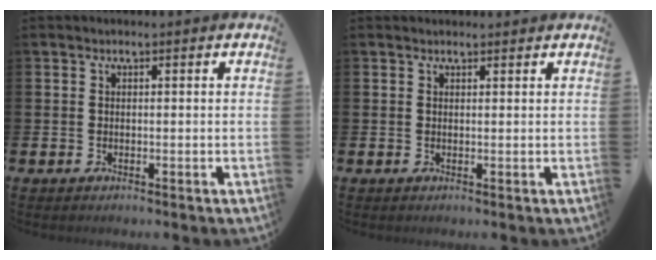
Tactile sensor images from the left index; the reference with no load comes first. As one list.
[{"total": 0.0}]